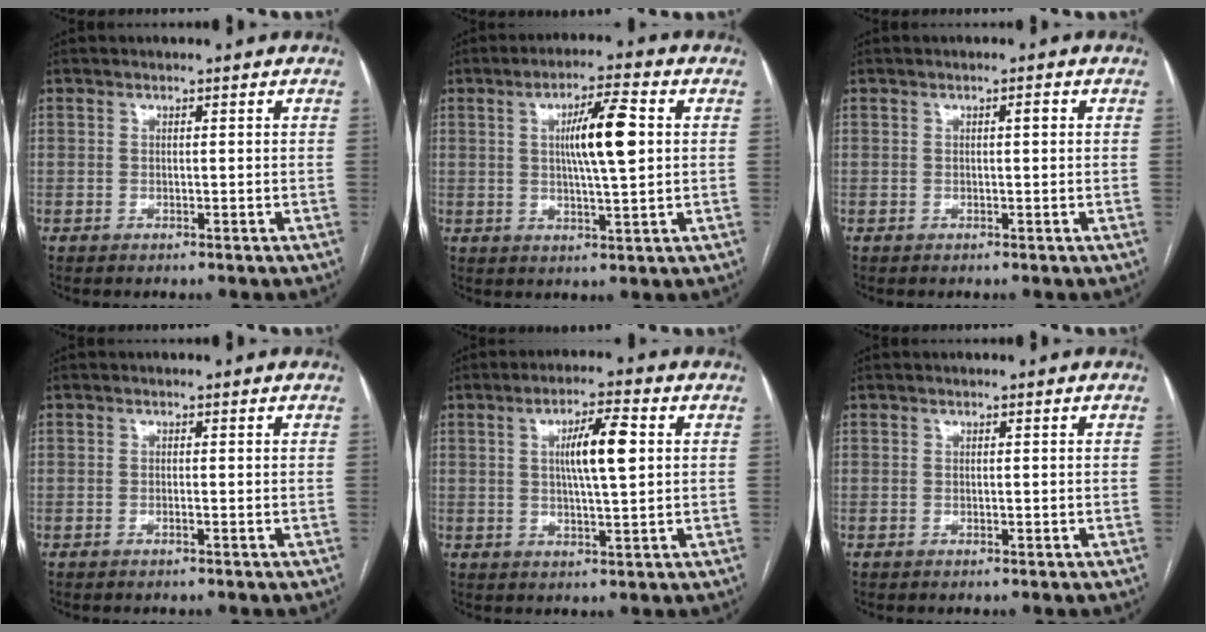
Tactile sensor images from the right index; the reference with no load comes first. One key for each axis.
{"total": 8.7, "fx": 1.5, "fy": 0.7, "fz": 8.5, "tx": -0.146, "ty": 0.005, "tz": 0.024}
{"total": 0.9, "fx": 0.2, "fy": 0.2, "fz": 0.9, "tx": -0.012, "ty": 0.003, "tz": 0.001}
{"total": 0.5, "fx": -0.2, "fy": 0.0, "fz": 0.4, "tx": -0.010, "ty": -0.001, "tz": -0.004}
{"total": 7.4, "fx": 1.5, "fy": 0.8, "fz": 7.2, "tx": -0.125, "ty": 0.007, "tz": 0.025}
{"total": 0.0}